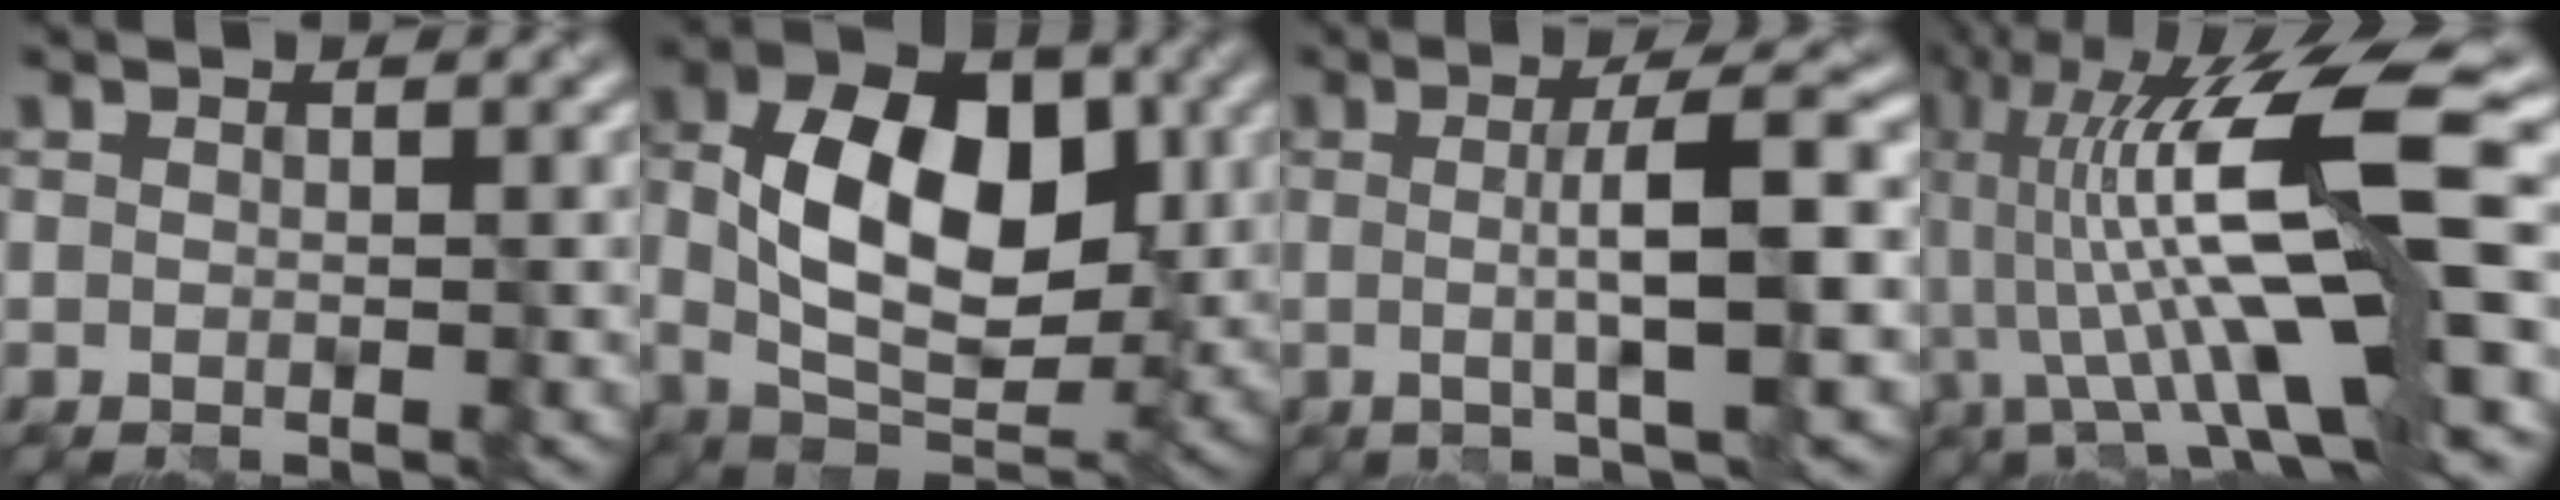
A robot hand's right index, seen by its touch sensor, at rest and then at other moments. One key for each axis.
{"total": 11.0, "fx": 0.6, "fy": 6.7, "fz": 8.7, "tx": -0.138, "ty": 0.009, "tz": 0.001}
{"total": 7.2, "fx": 0.1, "fy": 1.3, "fz": 7.1, "tx": -0.099, "ty": 0.006, "tz": 0.001}
{"total": 14.0, "fx": 0.0, "fy": 3.1, "fz": 13.7, "tx": -0.242, "ty": 0.024, "tz": 0.002}